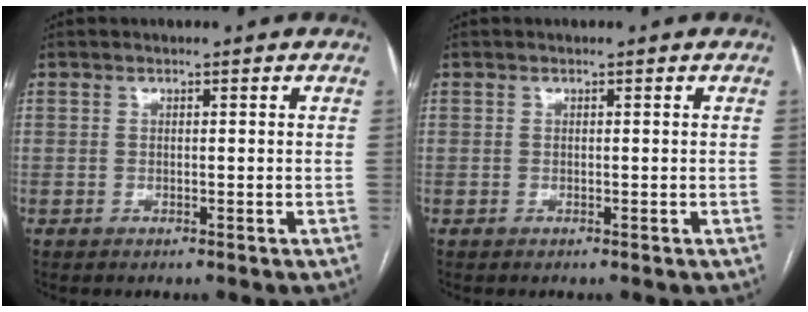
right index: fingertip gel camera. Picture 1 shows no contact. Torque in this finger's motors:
{"motor_torque": [0.00, 0.00, 0.00, 0.01]}